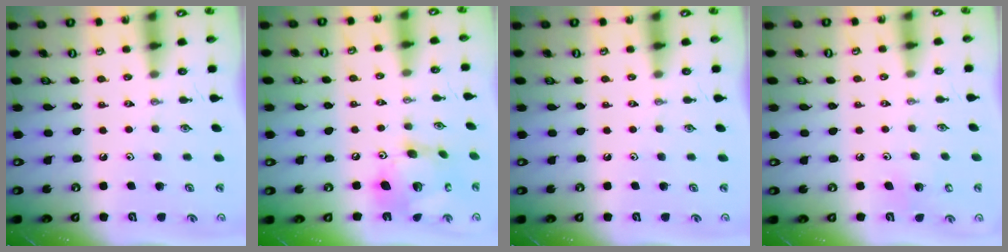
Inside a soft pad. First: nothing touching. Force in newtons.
{"total": 16.4, "press": 16.3, "slide": 1.7}
{"total": 0.0}
{"total": 5.0, "press": 4.9, "slide": 0.4}